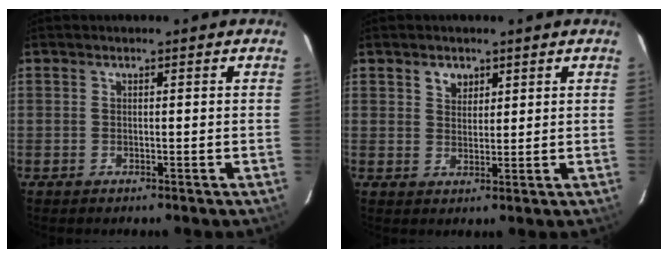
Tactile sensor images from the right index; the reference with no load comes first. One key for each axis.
{"total": 3.0, "fx": 1.7, "fy": 2.2, "fz": 1.0, "tx": -0.009, "ty": 0.008, "tz": 0.030}